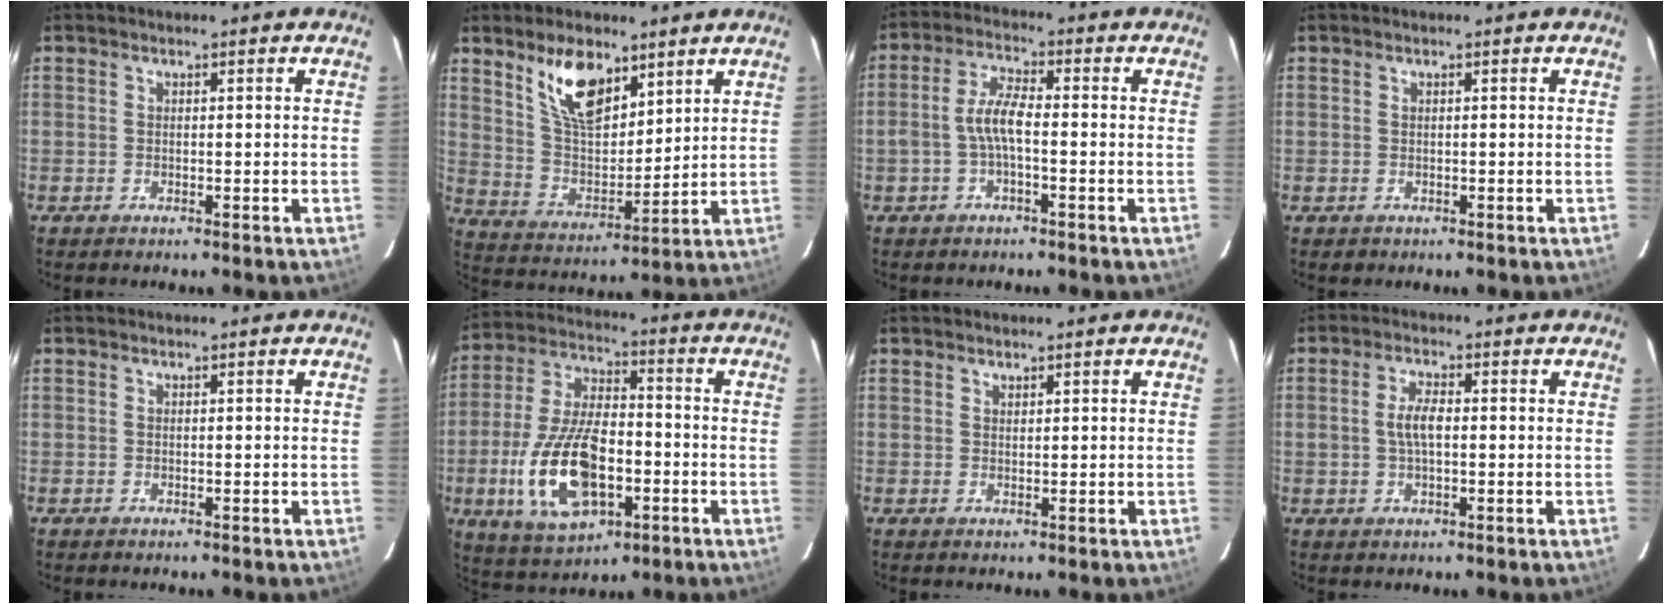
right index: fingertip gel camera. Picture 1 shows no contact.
{"total": 12.5, "force": [7.8, 5.9, 7.8], "torque": [-0.140, 0.005, 0.155]}
{"total": 4.7, "force": [-1.3, 1.3, 4.4], "torque": [-0.095, 0.015, -0.025]}
{"total": 0.6, "force": [0.0, 0.6, 0.0], "torque": [0.001, 0.002, 0.003]}
{"total": 0.0}
{"total": 17.8, "force": [-5.1, 8.6, 14.7], "torque": [-0.312, -0.004, -0.082]}
{"total": 0.8, "force": [0.7, 0.3, 0.1], "torque": [-0.002, 0.001, 0.014]}
{"total": 3.9, "force": [0.0, 1.7, 3.6], "torque": [-0.071, 0.007, 0.004]}